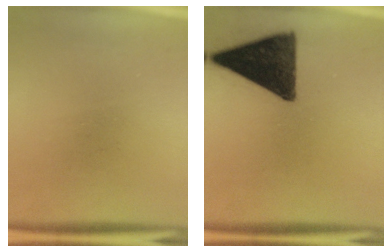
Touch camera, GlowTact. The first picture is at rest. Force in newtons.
{"total": 14.0}